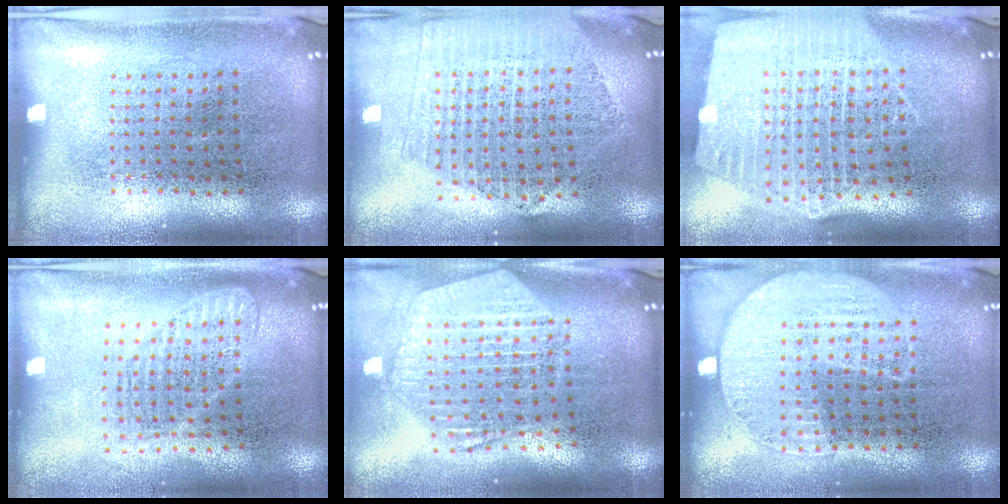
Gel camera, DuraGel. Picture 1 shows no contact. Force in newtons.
{"total": 2.1, "press": 1.9, "slide": 0.8}
{"total": 2.6, "press": 2.2, "slide": 1.4}
{"total": 1.6, "press": 1.4, "slide": 0.7}
{"total": 2.6, "press": 2.2, "slide": 1.4}
{"total": 1.2, "press": 1.1, "slide": 0.5}